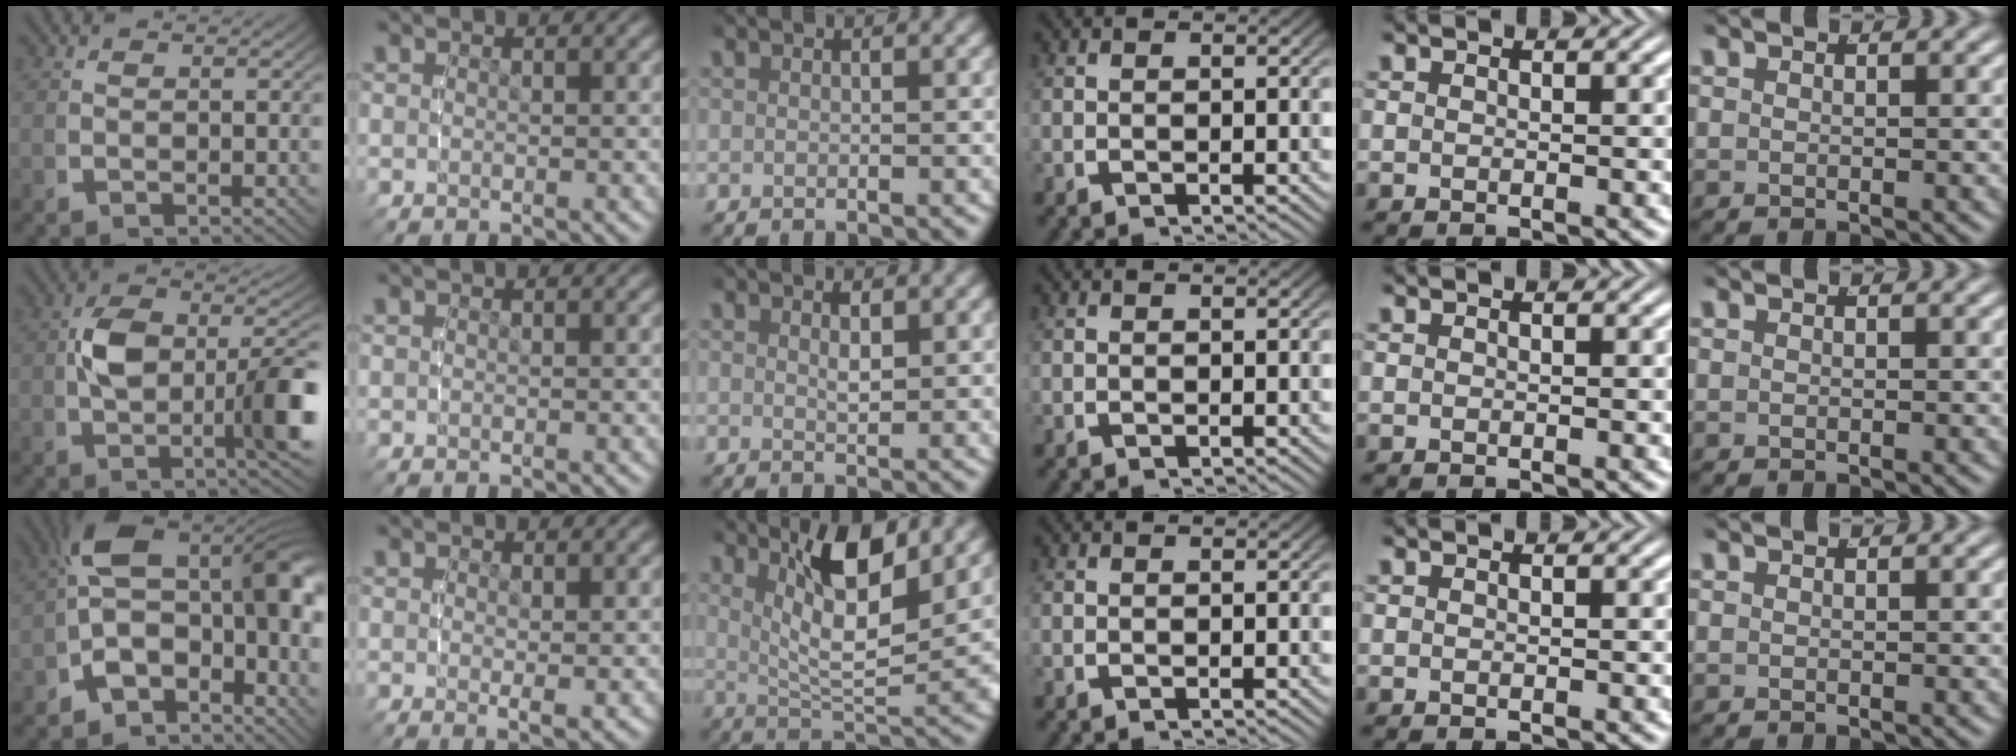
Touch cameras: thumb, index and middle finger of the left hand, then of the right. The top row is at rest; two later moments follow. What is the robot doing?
{"motion": "lift_and_place", "object": "stress ball aka squeeze ball"}